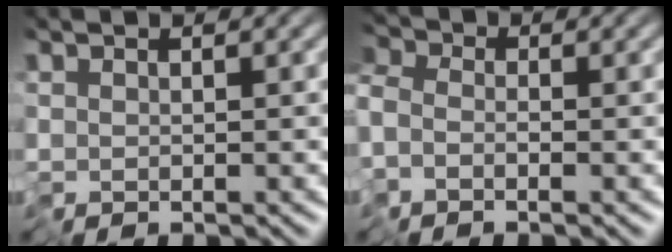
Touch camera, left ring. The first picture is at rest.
{"total": 3.1, "force": [-1.8, 2.2, 1.1], "torque": [-0.027, -0.008, -0.040]}